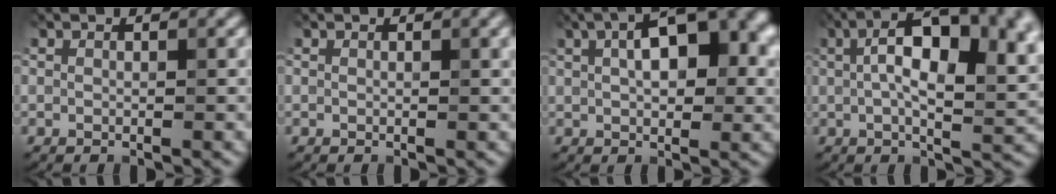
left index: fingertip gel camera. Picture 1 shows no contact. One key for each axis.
{"total": 1.7, "fx": 0.6, "fy": 0.6, "fz": 1.5, "tx": -0.008, "ty": 0.010, "tz": 0.008}
{"total": 7.2, "fx": 1.7, "fy": 3.1, "fz": 6.3, "tx": -0.097, "ty": 0.025, "tz": 0.044}
{"total": 12.1, "fx": 2.5, "fy": 4.8, "fz": 10.9, "tx": -0.165, "ty": 0.022, "tz": 0.055}